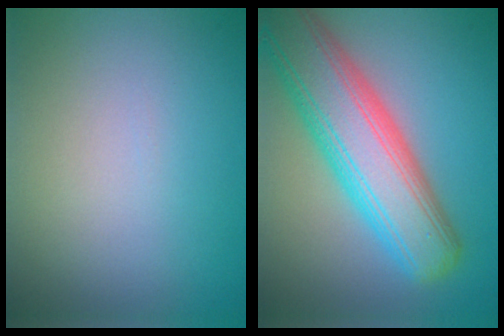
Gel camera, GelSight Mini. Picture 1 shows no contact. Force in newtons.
{"total": 9.9, "press": 9.9, "slide": 0.5}